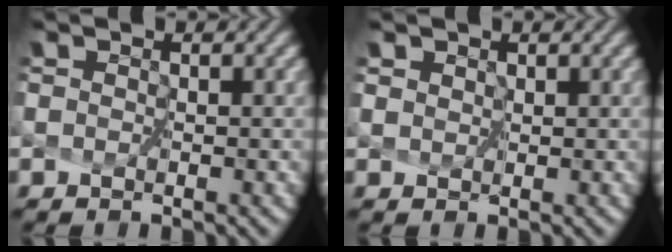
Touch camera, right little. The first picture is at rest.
{"total": 2.1, "force": [1.0, 1.5, 1.0], "torque": [-0.018, 0.016, 0.008]}